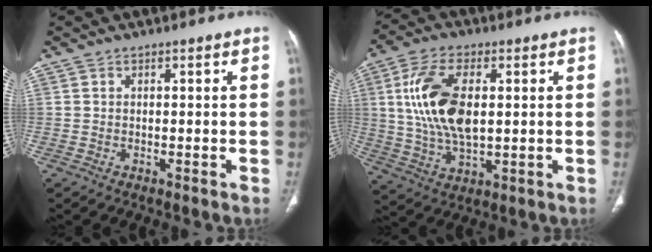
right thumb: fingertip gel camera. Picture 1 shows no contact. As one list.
[{"total": 14.6, "force": [2.3, 7.4, 12.4], "torque": [-0.245, -0.007, 0.049]}]